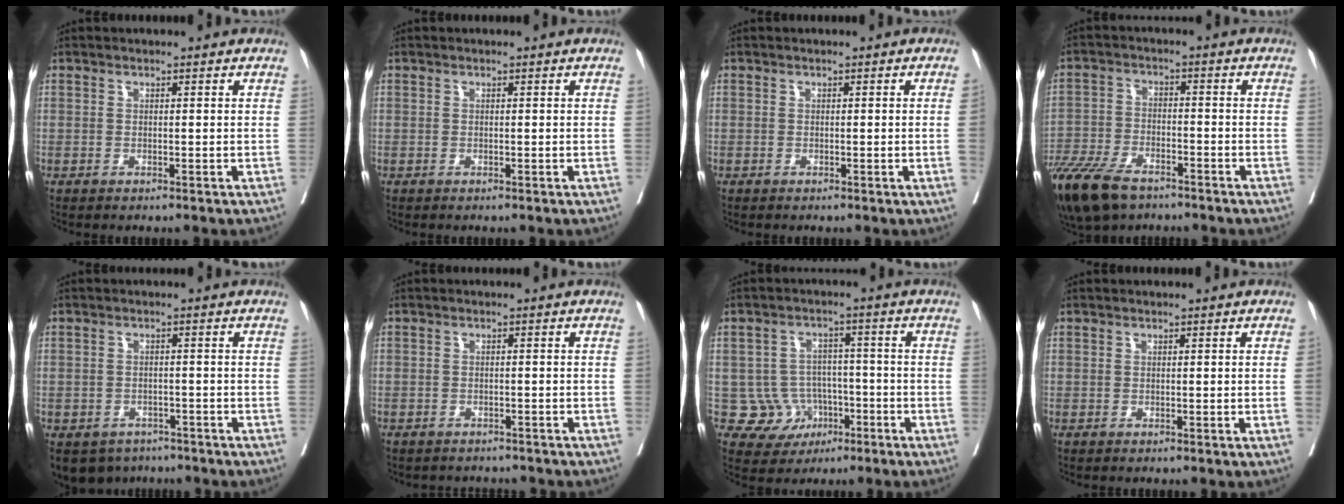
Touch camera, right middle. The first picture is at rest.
{"total": 0.0}
{"total": 1.6, "force": [-0.1, -0.7, 1.5], "torque": [-0.021, -0.002, 0.001]}
{"total": 13.7, "force": [-10.1, 5.4, 7.6], "torque": [-0.159, -0.029, -0.180]}
{"total": 8.0, "force": [-5.4, 5.7, 1.8], "torque": [-0.038, -0.007, -0.074]}
{"total": 4.0, "force": [-3.6, 1.9, 0.1], "torque": [0.000, 0.007, -0.048]}
{"total": 6.9, "force": [-2.3, 6.4, 0.9], "torque": [-0.005, 0.012, -0.029]}
{"total": 1.0, "force": [-0.1, -0.4, 0.9], "torque": [-0.011, -0.001, 0.000]}